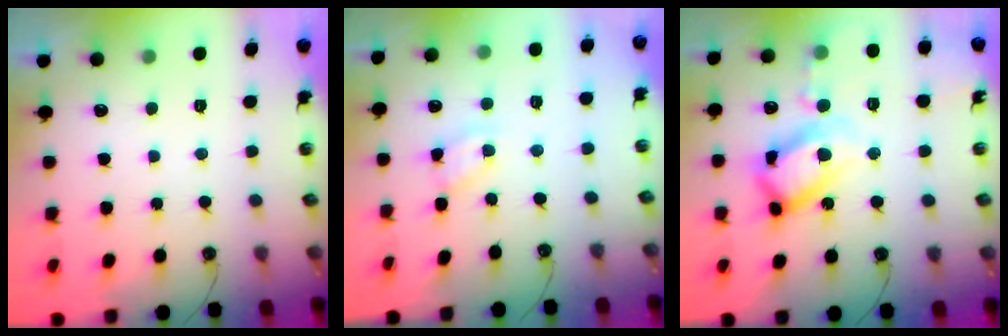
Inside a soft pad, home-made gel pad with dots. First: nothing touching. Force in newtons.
{"total": 4.2, "press": 4.2, "slide": 0.5}
{"total": 18.3, "press": 18.3, "slide": 1.1}